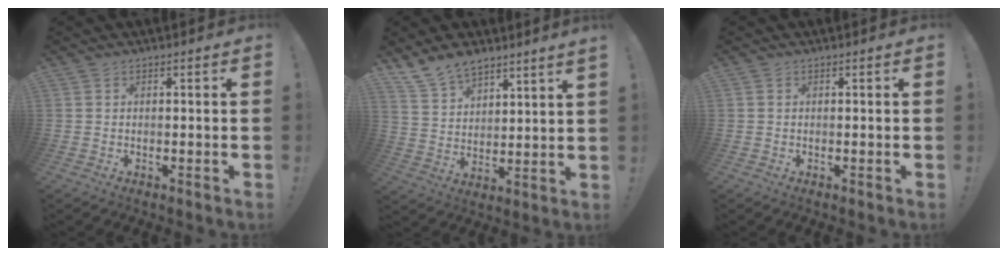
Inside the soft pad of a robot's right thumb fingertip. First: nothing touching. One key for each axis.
{"total": 9.0, "fx": 8.1, "fy": 2.8, "fz": 2.5, "tx": -0.060, "ty": -0.055, "tz": 0.159}
{"total": 0.0}